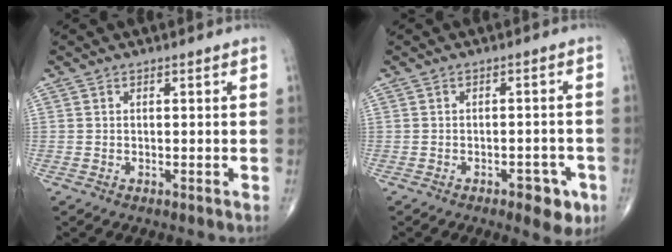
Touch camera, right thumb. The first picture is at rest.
{"total": 5.4, "force": [-2.8, 2.6, 3.9], "torque": [-0.030, 0.013, -0.031]}